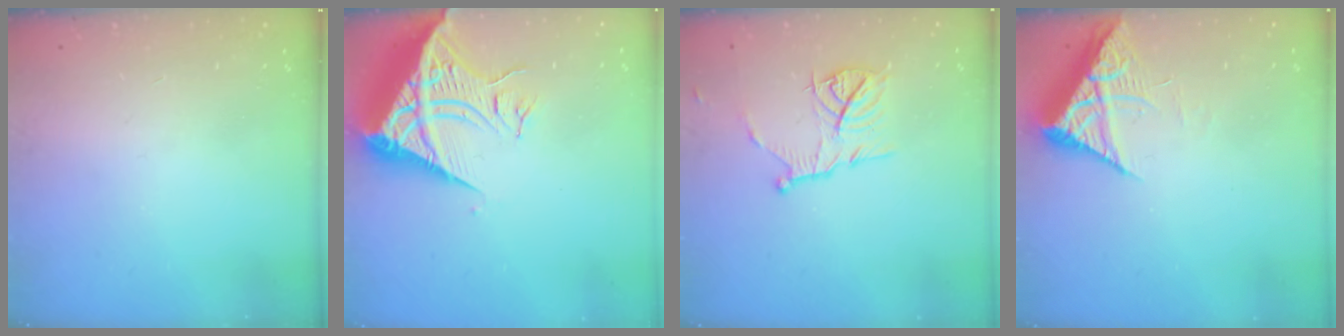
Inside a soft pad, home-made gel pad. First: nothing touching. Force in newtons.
{"total": 14.7, "press": 14.6, "slide": 1.5}
{"total": 10.3, "press": 10.3, "slide": 0.6}
{"total": 7.5, "press": 7.5, "slide": 0.8}